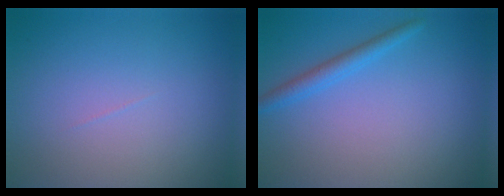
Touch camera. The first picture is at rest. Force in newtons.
{"total": 1.8, "press": 1.8, "slide": 0.1}